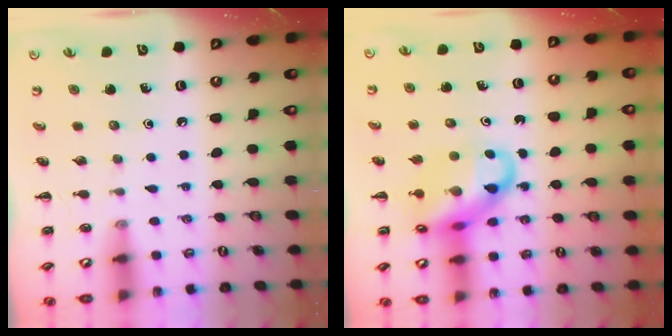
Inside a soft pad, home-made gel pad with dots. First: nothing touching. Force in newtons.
{"total": 15.1, "press": 14.7, "slide": 3.4}